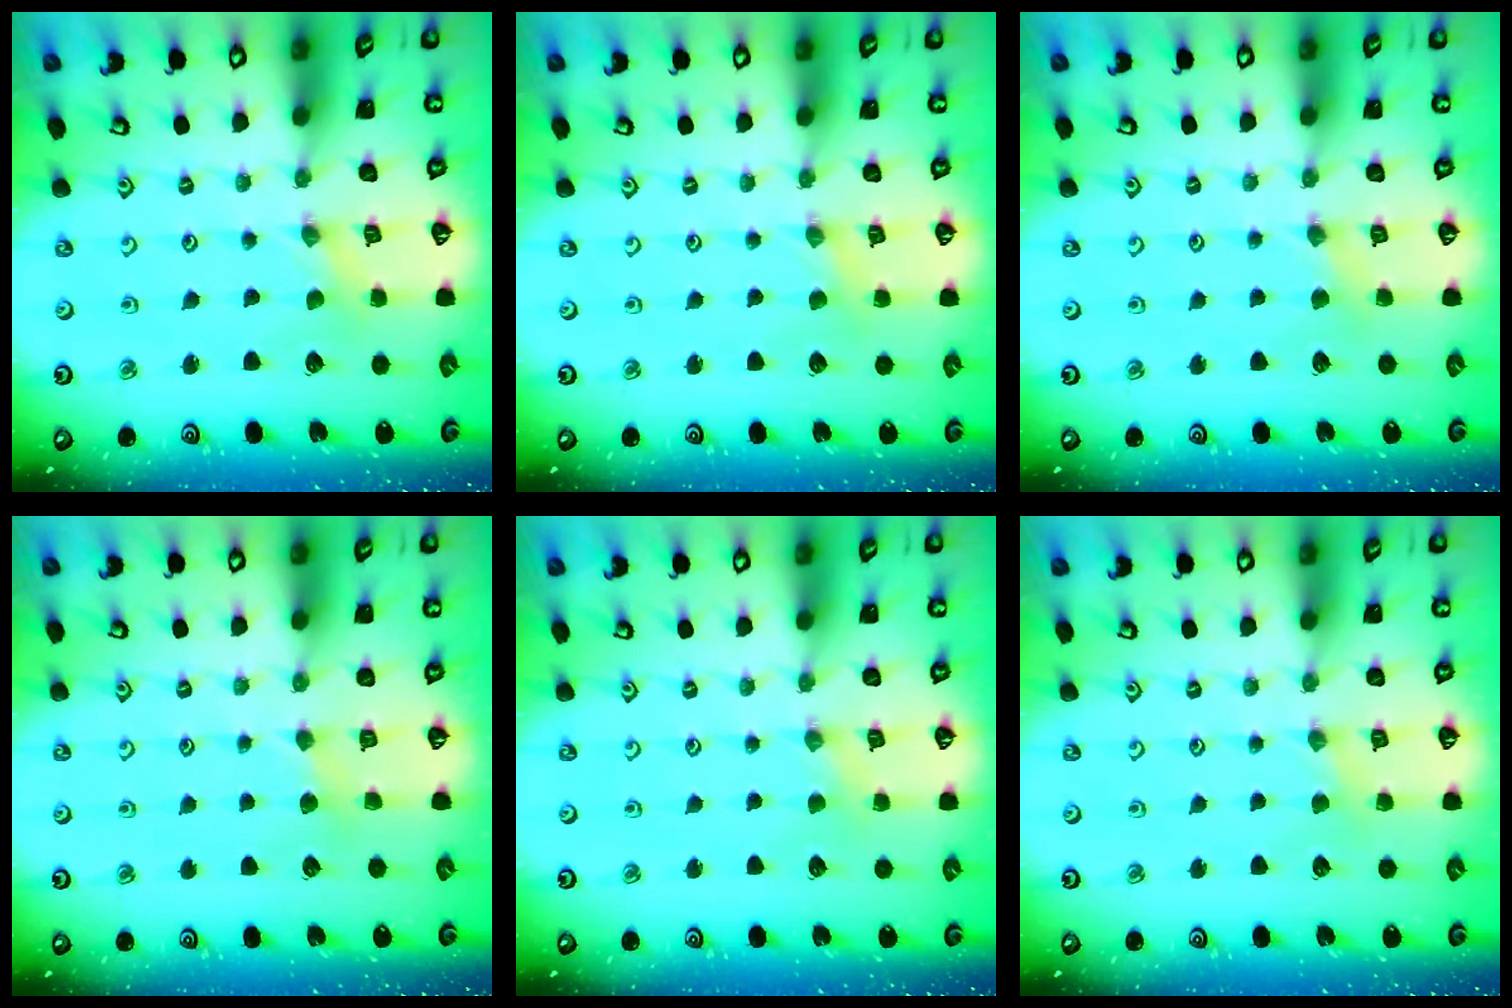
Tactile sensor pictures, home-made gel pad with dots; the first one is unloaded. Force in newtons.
{"total": 1.7, "press": 1.6, "slide": 0.4}
{"total": 2.6, "press": 2.6, "slide": 0.4}
{"total": 3.0, "press": 3.0, "slide": 0.2}
{"total": 2.0, "press": 2.0, "slide": 0.4}
{"total": 2.1, "press": 2.1, "slide": 0.4}